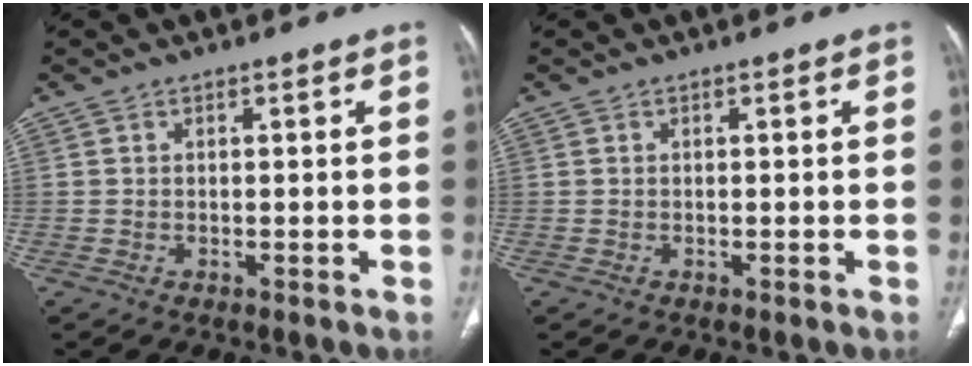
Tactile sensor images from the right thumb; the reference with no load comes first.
{"total": 0.0}